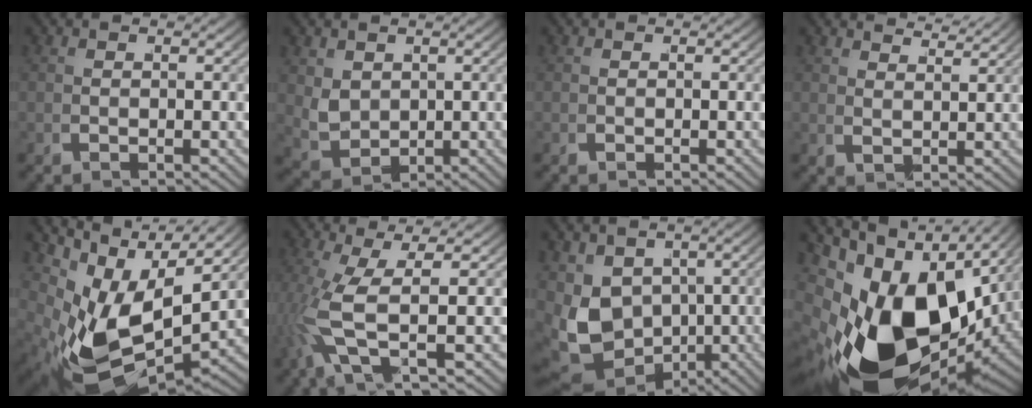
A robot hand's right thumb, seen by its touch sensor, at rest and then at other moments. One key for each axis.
{"total": 3.9, "fx": 0.4, "fy": 3.0, "fz": 2.5, "tx": -0.068, "ty": -0.028, "tz": 0.027}
{"total": 0.0}
{"total": 3.1, "fx": 3.1, "fy": -0.3, "fz": 0.4, "tx": 0.004, "ty": 0.012, "tz": 0.052}
{"total": 12.2, "fx": -0.2, "fy": 6.5, "fz": 10.3, "tx": -0.218, "ty": -0.048, "tz": 0.024}
{"total": 6.1, "fx": 1.1, "fy": 0.6, "fz": 6.0, "tx": -0.137, "ty": 0.000, "tz": 0.019}
{"total": 9.8, "fx": -1.5, "fy": 7.6, "fz": 6.1, "tx": -0.166, "ty": -0.065, "tz": 0.005}
{"total": 20.2, "fx": -2.0, "fy": 11.4, "fz": 16.5, "tx": -0.319, "ty": -0.058, "tz": 0.003}